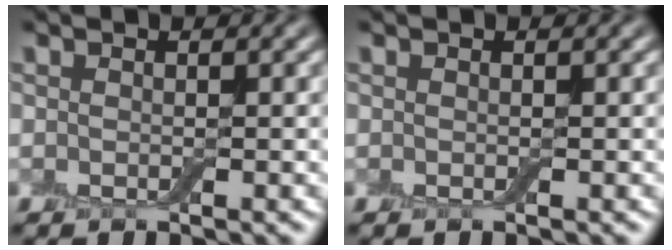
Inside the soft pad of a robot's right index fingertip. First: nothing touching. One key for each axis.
{"total": 0.0}